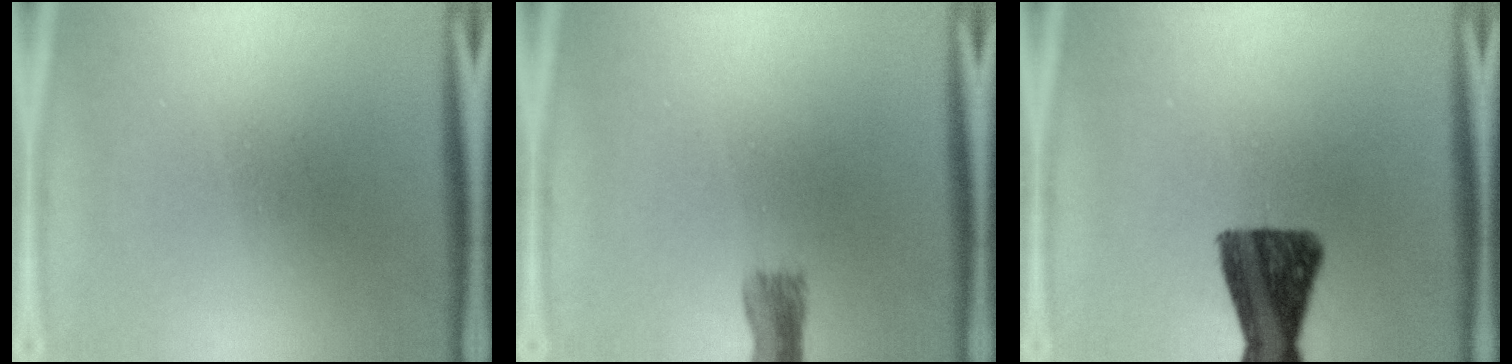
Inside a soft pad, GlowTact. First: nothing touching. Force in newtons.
{"total": 2.5}
{"total": 12.1}